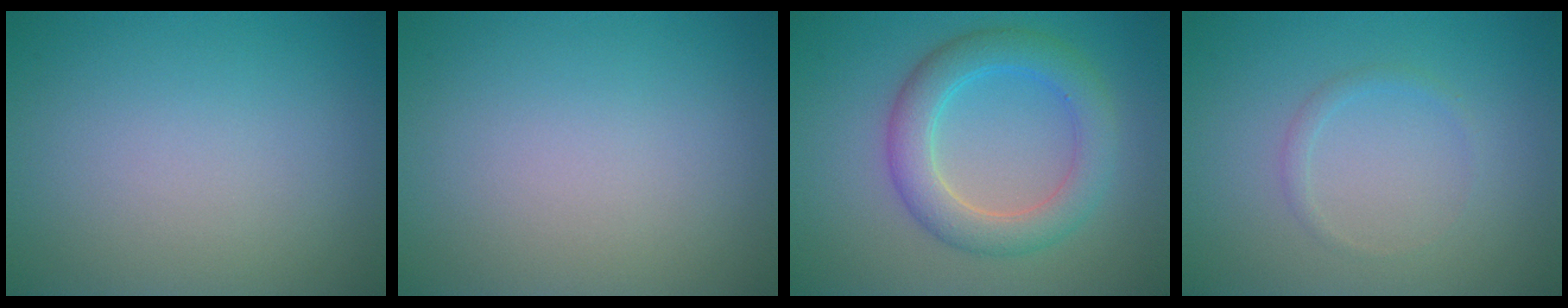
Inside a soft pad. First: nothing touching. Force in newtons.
{"total": 0.0}
{"total": 4.9, "press": 4.9, "slide": 0.1}
{"total": 0.9, "press": 0.9, "slide": 0.0}